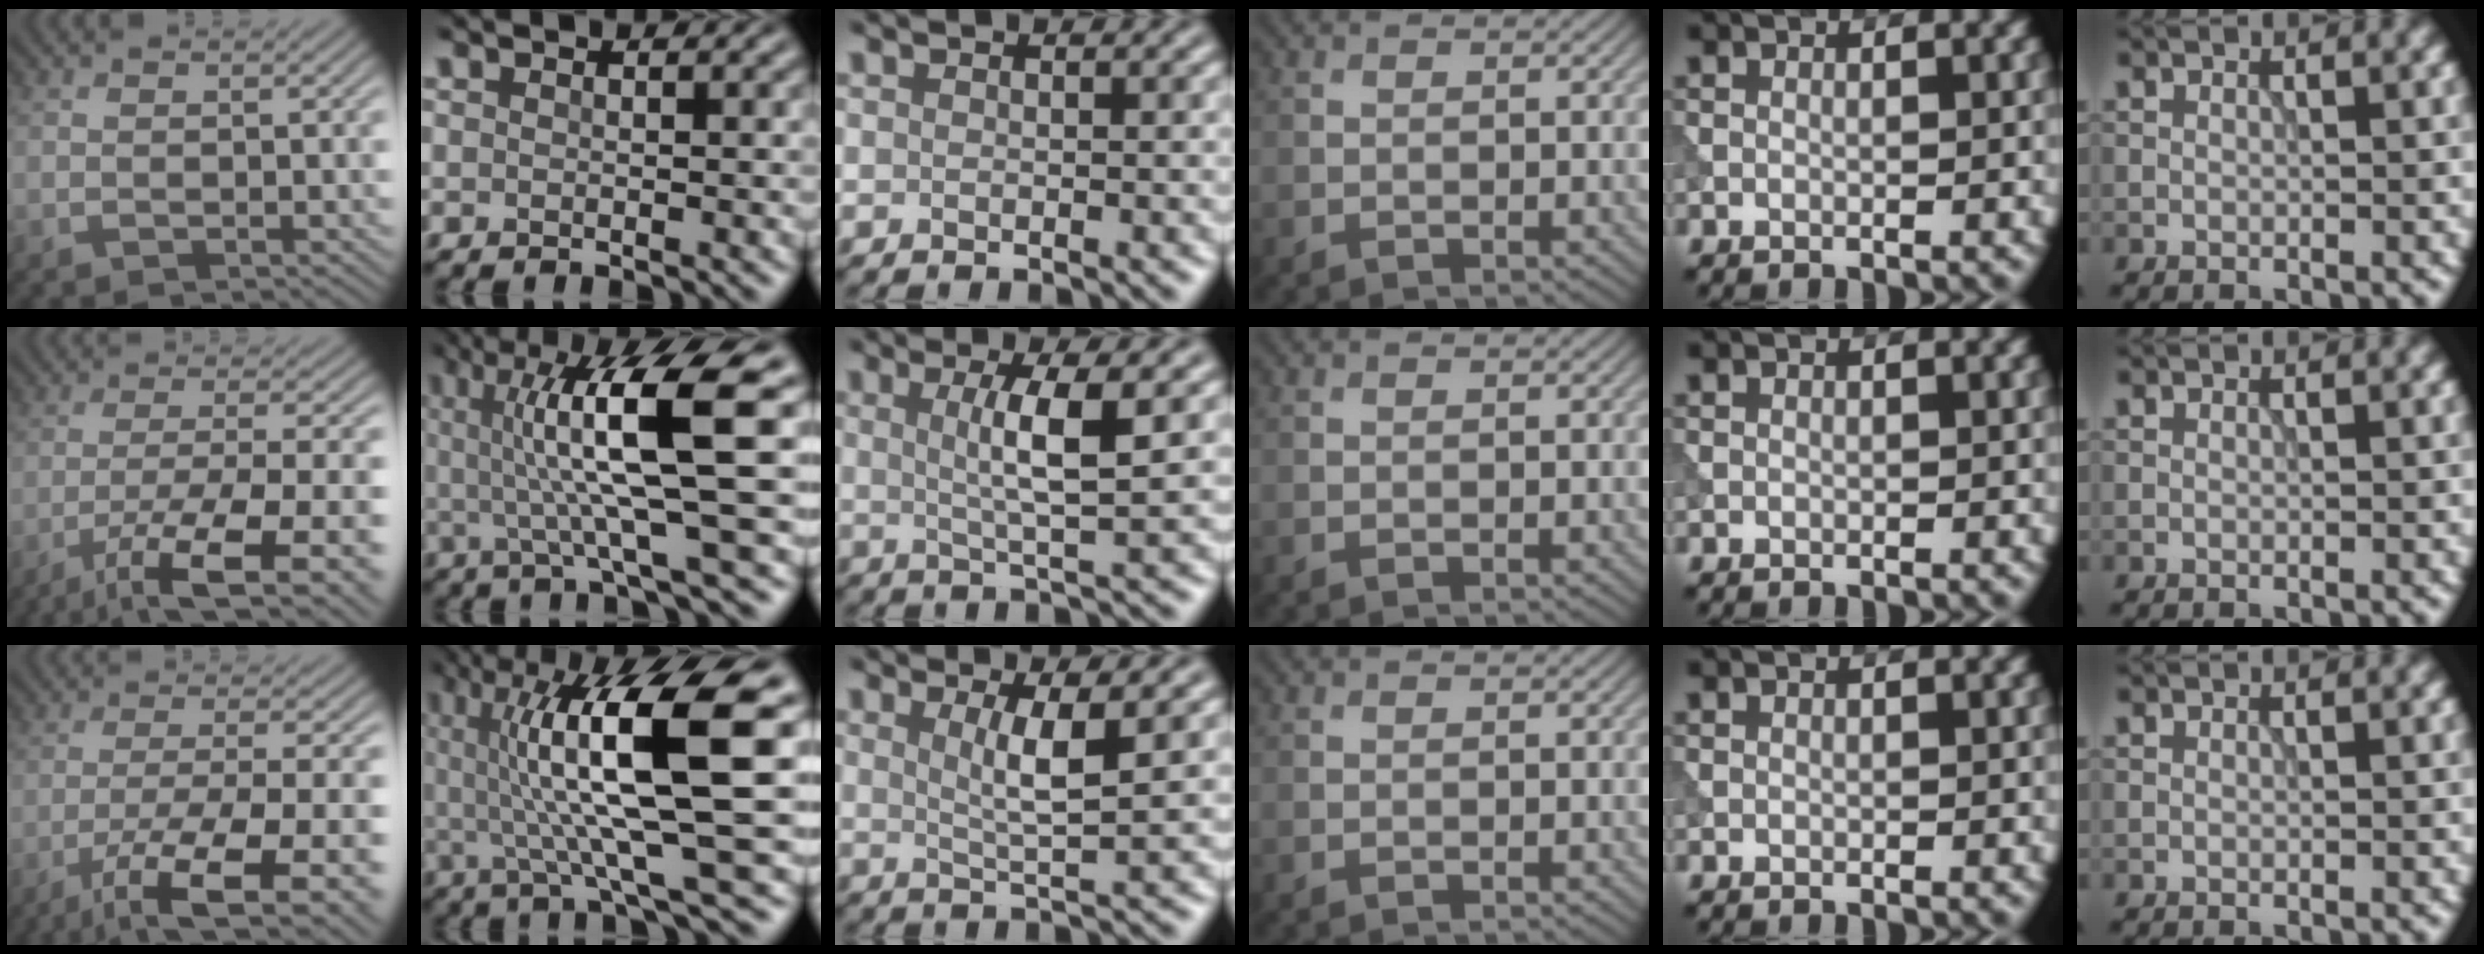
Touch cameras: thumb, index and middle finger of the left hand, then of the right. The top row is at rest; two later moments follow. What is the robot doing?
{"motion": "extract", "object": "tissue"}